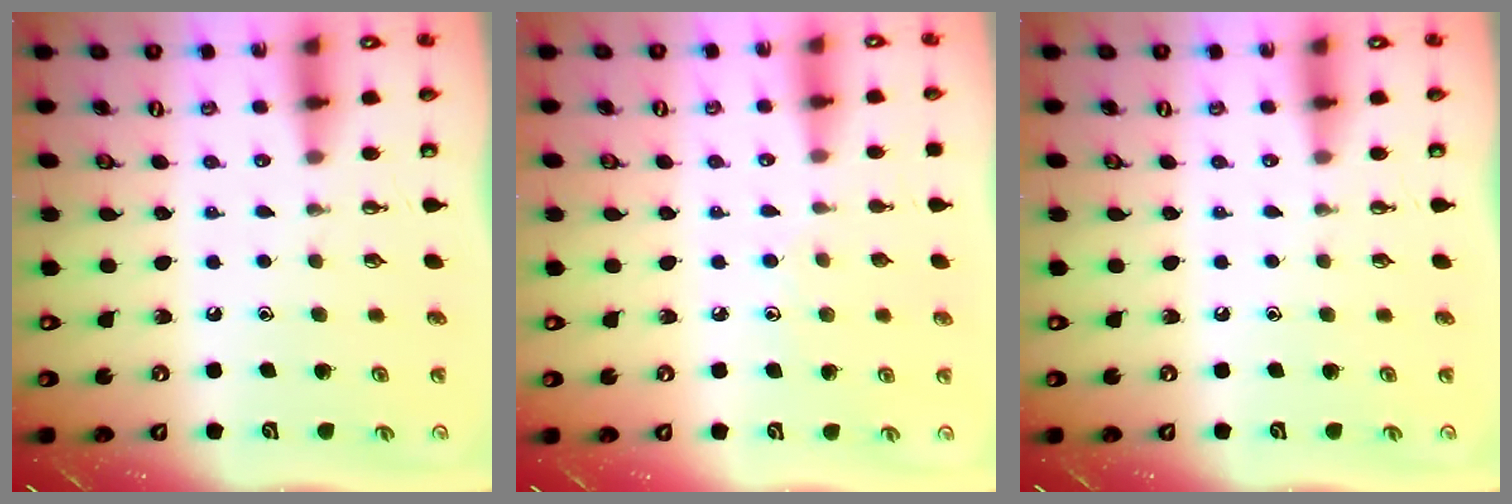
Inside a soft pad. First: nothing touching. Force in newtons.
{"total": 5.8, "press": 5.8, "slide": 0.5}
{"total": 0.0}